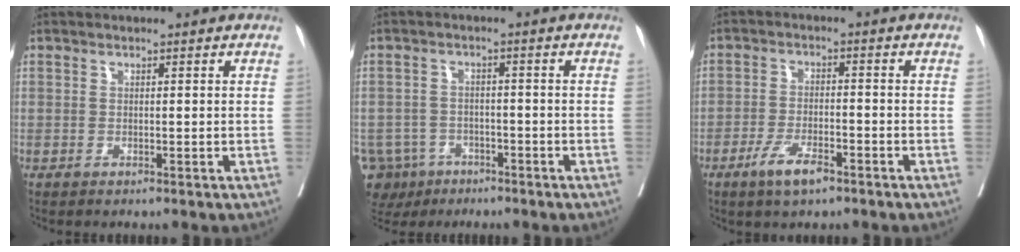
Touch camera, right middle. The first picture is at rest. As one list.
[{"total": 8.6, "force": [-5.2, 6.5, 1.8], "torque": [-0.045, 0.001, -0.078]}, {"total": 5.6, "force": [-3.6, 1.5, 4.0], "torque": [-0.082, -0.004, -0.062]}]